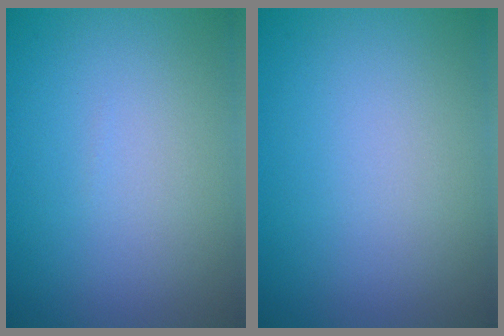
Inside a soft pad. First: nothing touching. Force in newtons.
{"total": 0.0}